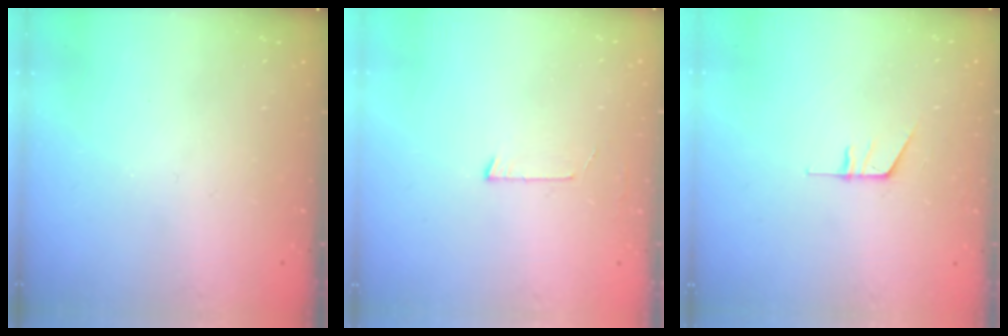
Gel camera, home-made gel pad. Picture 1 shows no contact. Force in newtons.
{"total": 2.7, "press": 2.7, "slide": 0.2}
{"total": 5.4, "press": 5.4, "slide": 0.5}